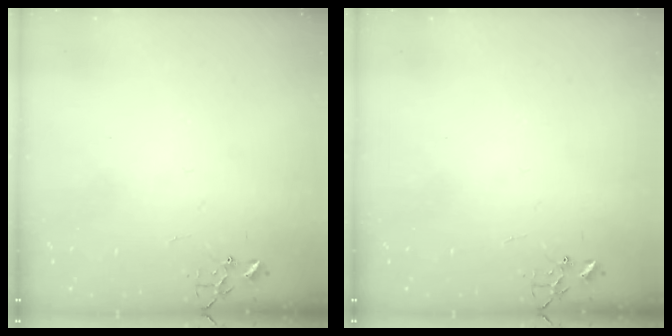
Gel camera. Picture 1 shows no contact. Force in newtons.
{"total": 0.0}